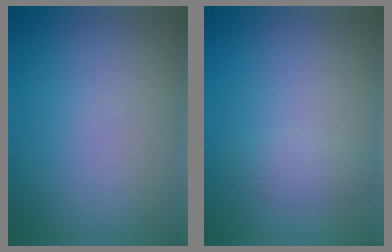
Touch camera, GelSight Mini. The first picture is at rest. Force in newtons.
{"total": 1.6, "press": 1.6, "slide": 0.0}